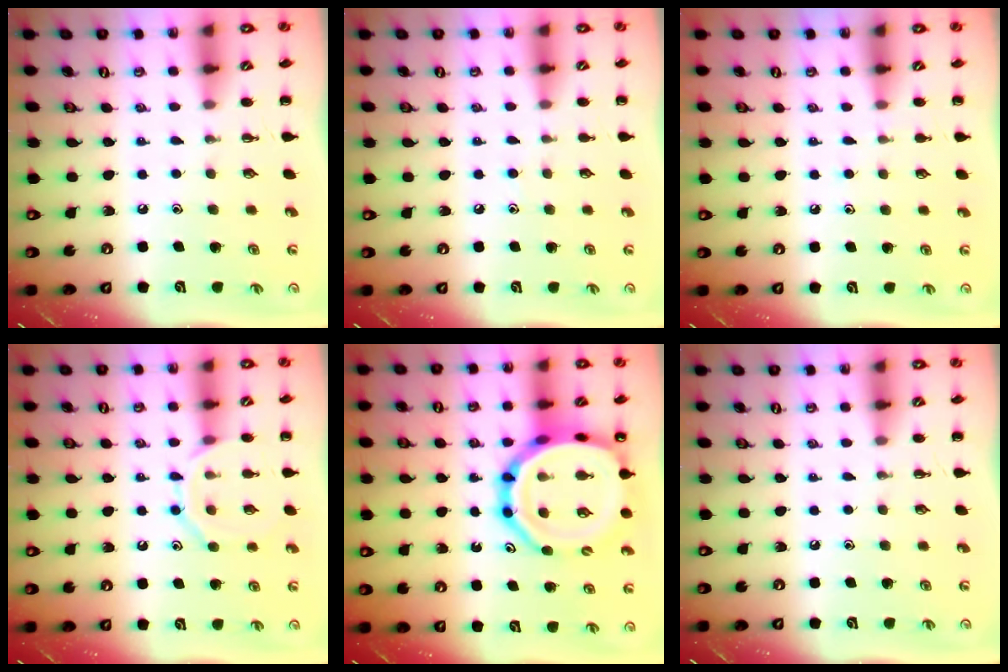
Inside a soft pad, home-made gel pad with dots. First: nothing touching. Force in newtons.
{"total": 4.1, "press": 3.7, "slide": 1.7}
{"total": 4.5, "press": 4.3, "slide": 1.5}
{"total": 10.5, "press": 10.5, "slide": 0.6}
{"total": 22.1, "press": 21.6, "slide": 4.2}
{"total": 0.0}